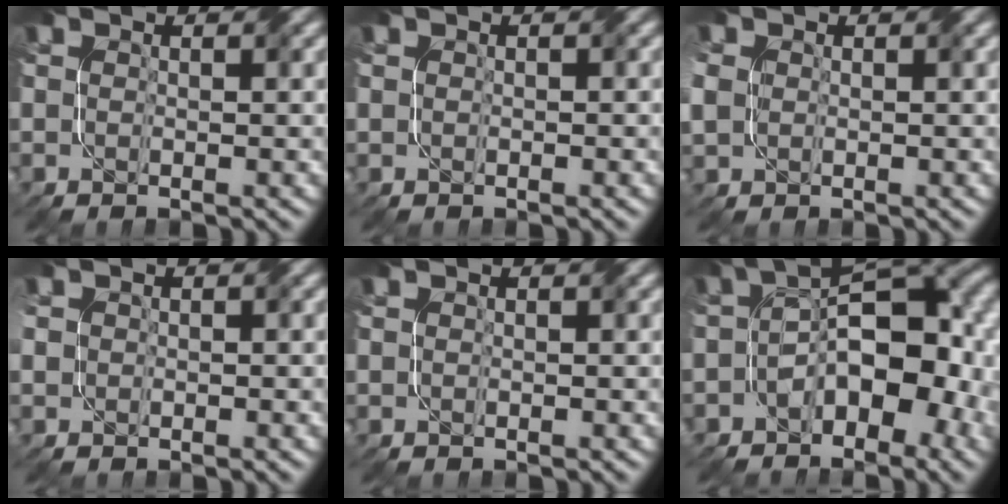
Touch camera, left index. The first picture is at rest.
{"total": 0.0}
{"total": 3.0, "force": [0.3, 2.5, 1.6], "torque": [-0.045, 0.004, 0.012]}
{"total": 1.7, "force": [-0.2, 1.5, 0.8], "torque": [0.003, -0.001, -0.003]}
{"total": 0.0}
{"total": 11.0, "force": [-3.0, 6.3, 8.5], "torque": [-0.099, 0.008, -0.055]}